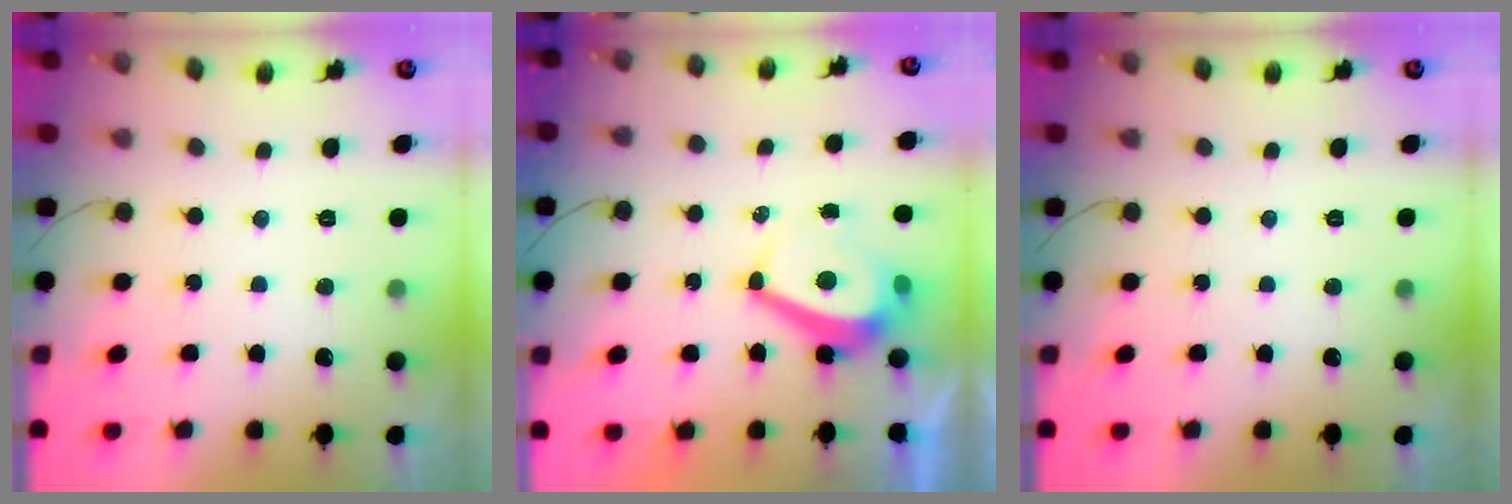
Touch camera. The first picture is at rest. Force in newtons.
{"total": 5.1, "press": 5.1, "slide": 0.3}
{"total": 0.0}